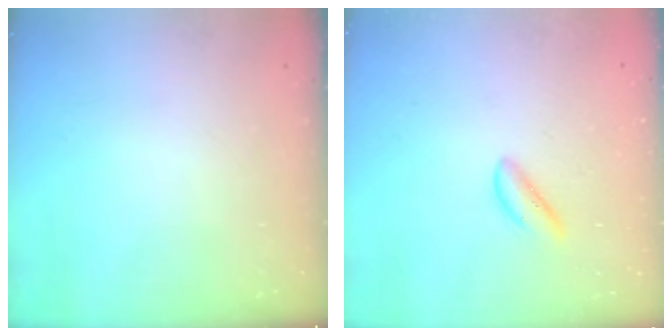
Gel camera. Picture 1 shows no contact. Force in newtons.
{"total": 2.0, "press": 1.9, "slide": 0.6}